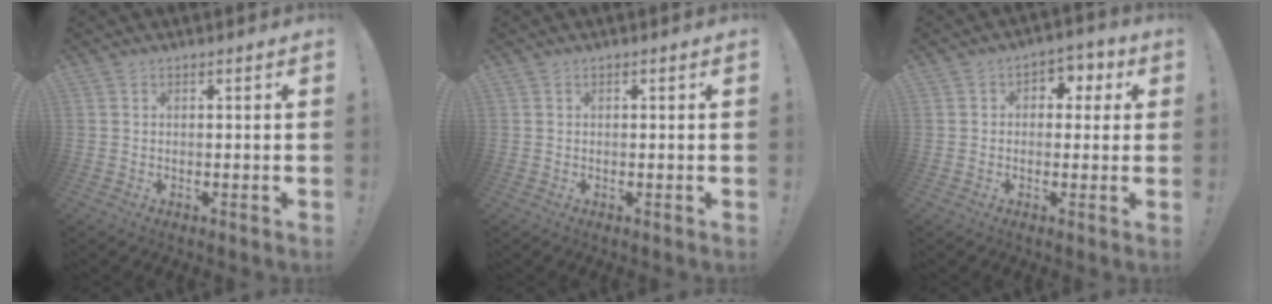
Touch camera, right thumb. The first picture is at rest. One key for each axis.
{"total": 0.0}
{"total": 4.7, "fx": 0.0, "fy": 4.1, "fz": 2.3, "tx": -0.016, "ty": 0.007, "tz": -0.003}